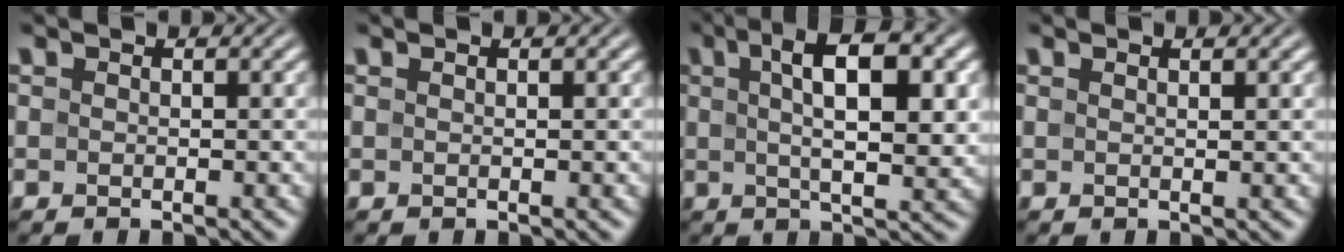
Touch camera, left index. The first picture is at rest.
{"total": 0.9, "force": [0.3, 0.3, 0.8], "torque": [-0.009, 0.003, -0.002]}
{"total": 8.4, "force": [1.9, 2.8, 7.7], "torque": [-0.116, 0.009, 0.025]}
{"total": 1.6, "force": [0.8, 0.6, 1.2], "torque": [-0.007, 0.000, -0.001]}